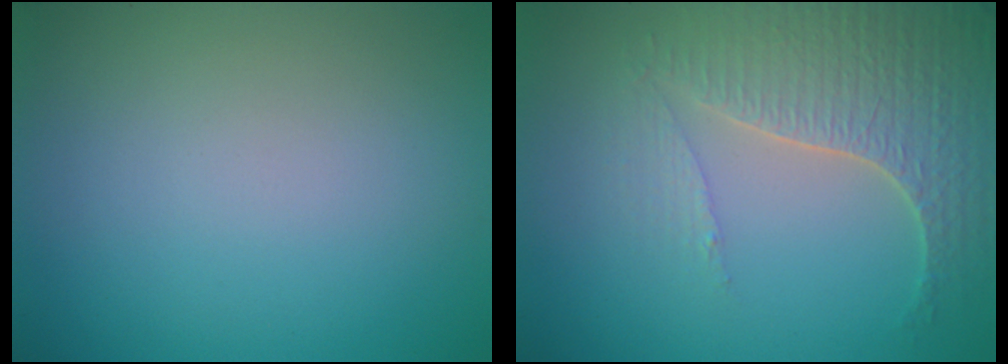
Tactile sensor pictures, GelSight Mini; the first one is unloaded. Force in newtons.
{"total": 4.6, "press": 4.1, "slide": 2.0}